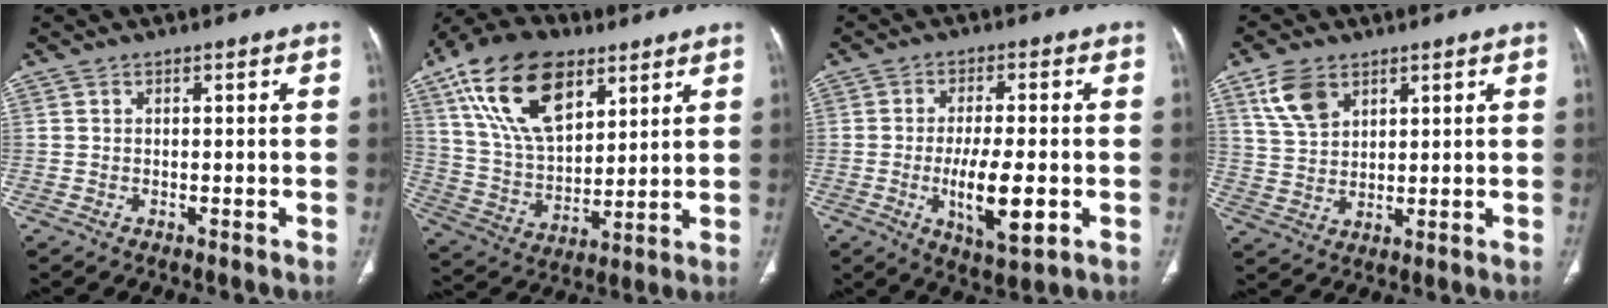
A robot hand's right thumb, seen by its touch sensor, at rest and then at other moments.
{"total": 20.9, "force": [10.5, 11.6, 13.8], "torque": [-0.234, -0.026, 0.194]}
{"total": 11.0, "force": [-2.5, 3.5, 10.2], "torque": [-0.174, -0.009, -0.036]}
{"total": 7.3, "force": [4.1, 4.4, 4.1], "torque": [-0.069, -0.013, 0.089]}